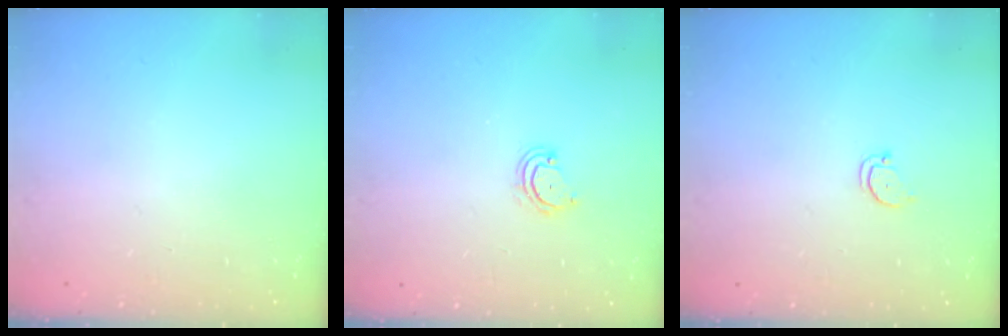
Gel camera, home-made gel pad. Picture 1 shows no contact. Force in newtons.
{"total": 4.0, "press": 4.0, "slide": 0.3}
{"total": 2.2, "press": 2.2, "slide": 0.2}